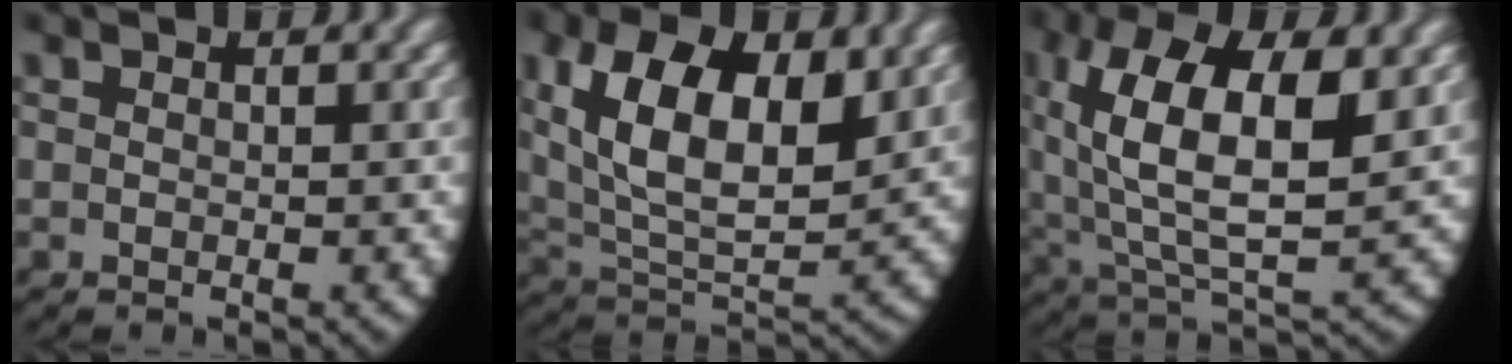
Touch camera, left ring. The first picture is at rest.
{"total": 11.1, "force": [3.0, 7.2, 7.9], "torque": [-0.172, -0.036, 0.064]}
{"total": 8.9, "force": [1.9, 4.3, 7.6], "torque": [-0.159, -0.021, 0.050]}